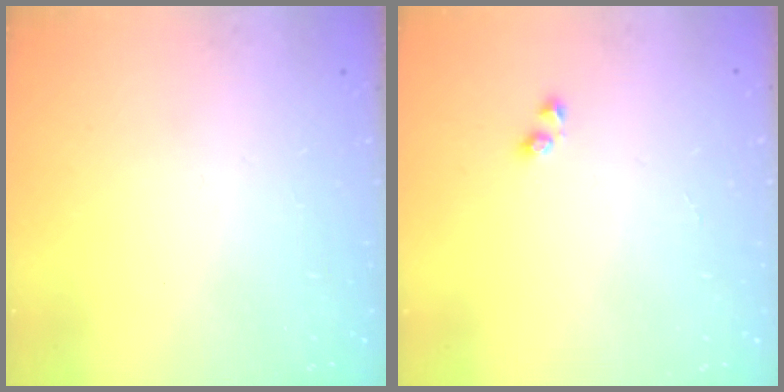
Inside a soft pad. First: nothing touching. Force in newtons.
{"total": 2.0, "press": 1.7, "slide": 1.0}